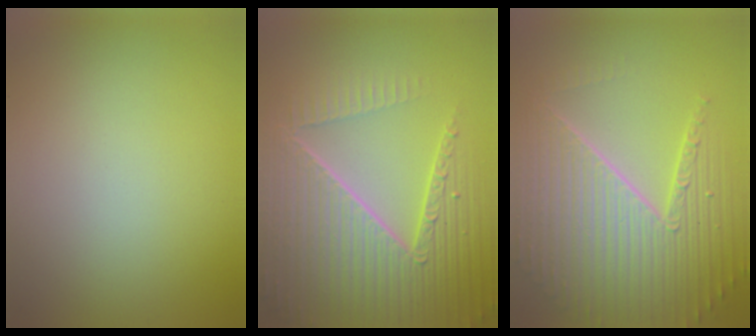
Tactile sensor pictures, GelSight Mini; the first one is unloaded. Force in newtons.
{"total": 10.0, "press": 6.5, "slide": 7.6}
{"total": 9.5, "press": 6.0, "slide": 7.4}